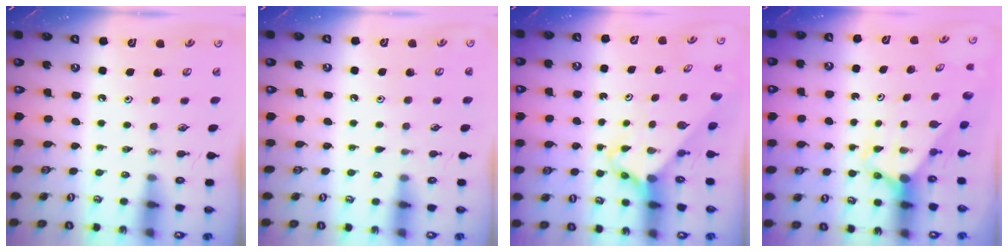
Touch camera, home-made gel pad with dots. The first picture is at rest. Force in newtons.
{"total": 2.0, "press": 2.0, "slide": 0.2}
{"total": 2.7, "press": 2.7, "slide": 0.2}
{"total": 3.0, "press": 3.0, "slide": 0.3}